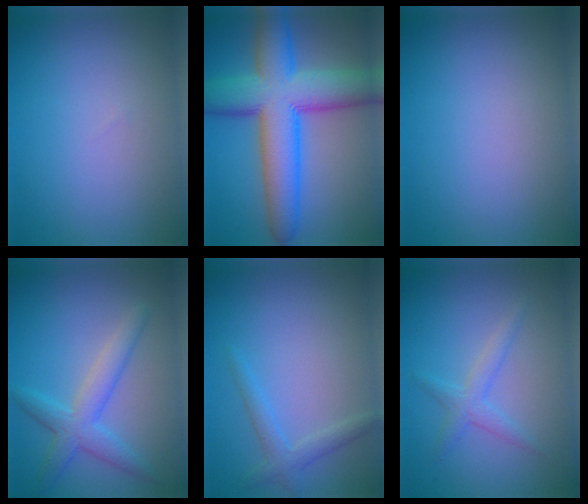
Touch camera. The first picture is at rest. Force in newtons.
{"total": 11.7, "press": 11.7, "slide": 0.1}
{"total": 0.0}
{"total": 3.8, "press": 3.8, "slide": 0.1}
{"total": 2.0, "press": 2.0, "slide": 0.1}
{"total": 2.0, "press": 2.0, "slide": 0.1}